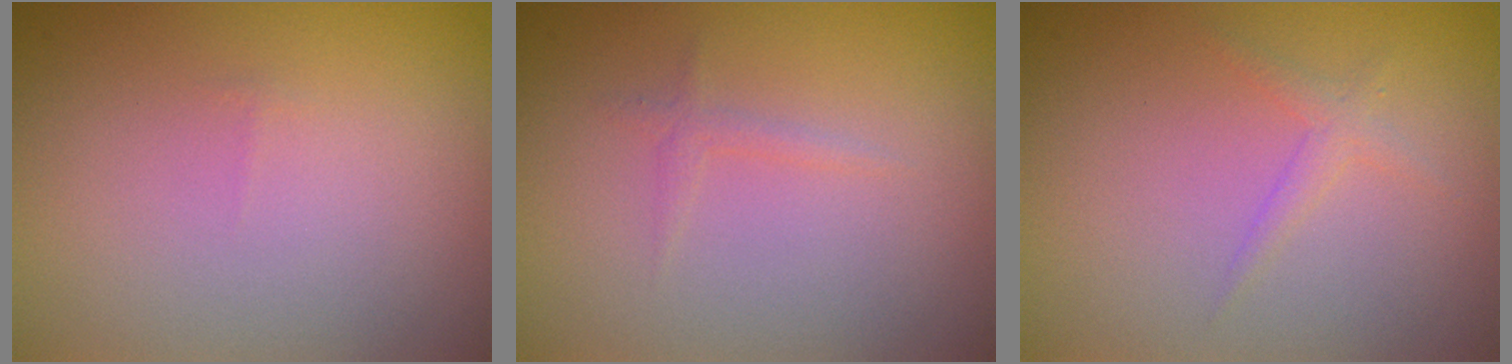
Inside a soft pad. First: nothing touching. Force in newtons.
{"total": 0.8, "press": 0.8, "slide": 0.1}
{"total": 1.1, "press": 1.1, "slide": 0.0}